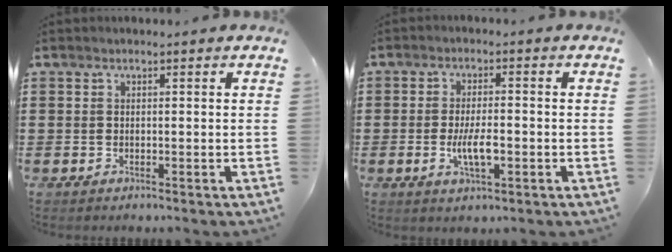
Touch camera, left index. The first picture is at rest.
{"total": 5.2, "force": [-1.2, 1.7, 4.8], "torque": [-0.094, -0.001, -0.023]}